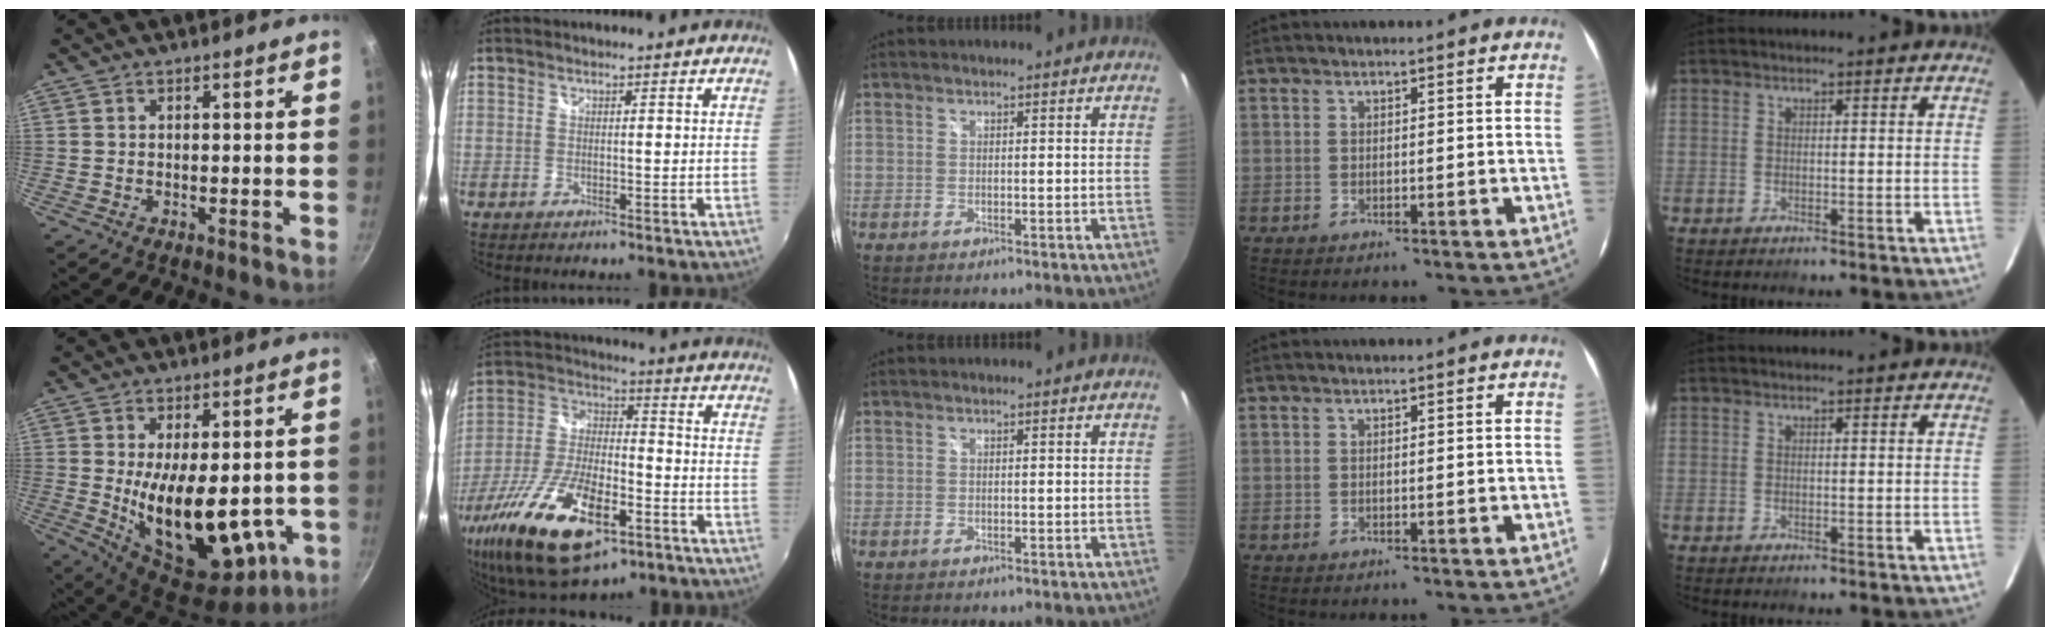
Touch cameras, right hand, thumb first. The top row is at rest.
{"thumb": {"total": 22.2, "force": [-2.9, 11.2, 19.0], "torque": [-0.270, -0.026, -0.019]}, "index": {"total": 23.9, "force": [-12.0, 9.9, 18.2], "torque": [-0.378, -0.053, -0.204]}}